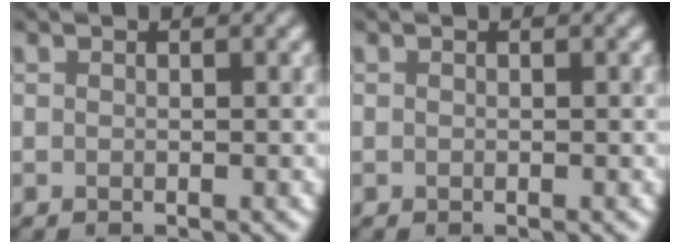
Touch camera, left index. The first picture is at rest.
{"total": 0.0}